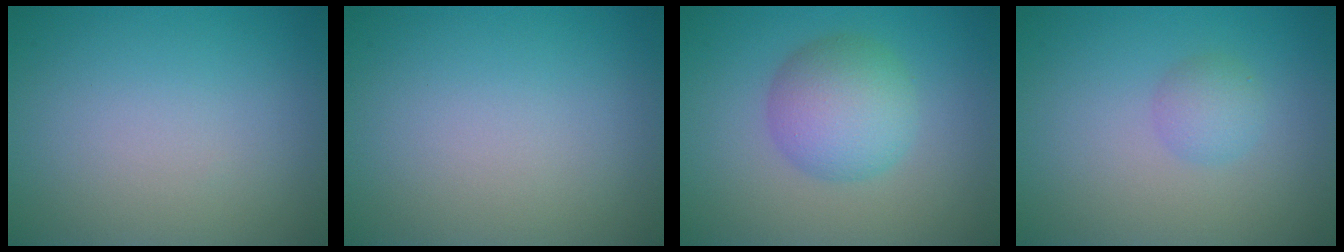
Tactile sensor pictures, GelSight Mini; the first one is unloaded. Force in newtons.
{"total": 0.0}
{"total": 4.9, "press": 4.9, "slide": 0.0}
{"total": 1.7, "press": 1.7, "slide": 0.0}